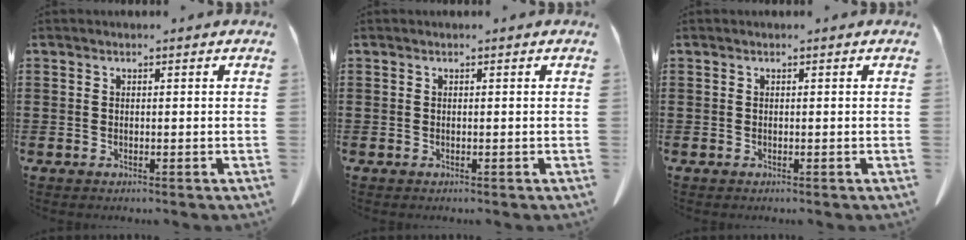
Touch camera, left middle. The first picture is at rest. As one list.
[{"total": 0.0}, {"total": 0.0}]